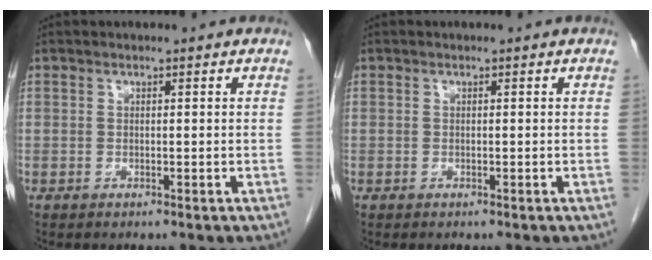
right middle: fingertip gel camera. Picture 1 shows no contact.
{"total": 0.0}